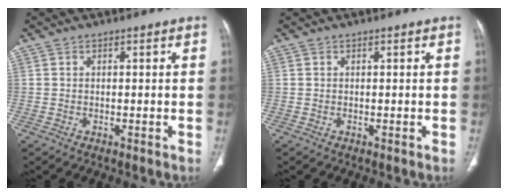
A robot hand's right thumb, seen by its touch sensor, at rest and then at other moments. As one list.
[{"total": 0.0}]